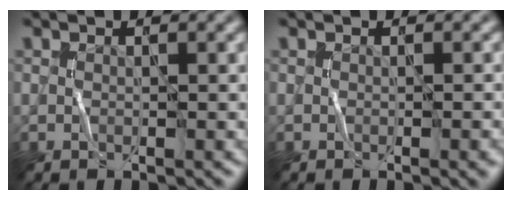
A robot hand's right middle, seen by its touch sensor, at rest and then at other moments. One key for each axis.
{"total": 2.2, "fx": -0.5, "fy": 0.9, "fz": 2.0, "tx": -0.004, "ty": 0.008, "tz": -0.005}